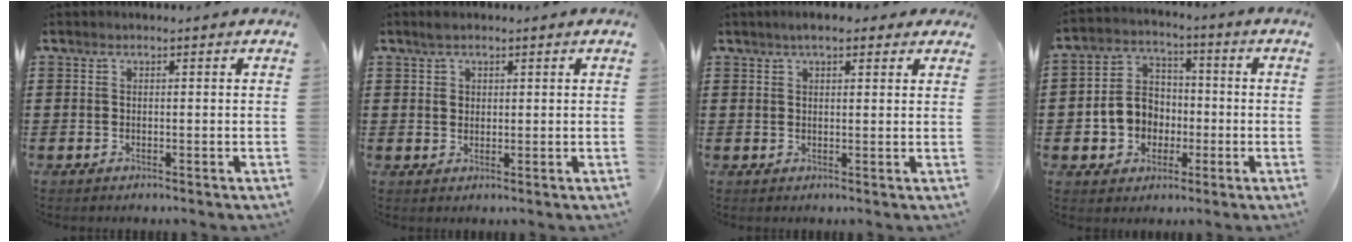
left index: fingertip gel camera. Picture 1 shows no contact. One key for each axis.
{"total": 2.1, "fx": 1.4, "fy": 1.3, "fz": 0.8, "tx": -0.010, "ty": 0.003, "tz": 0.024}
{"total": 3.7, "fx": 2.6, "fy": 1.3, "fz": 2.3, "tx": -0.050, "ty": 0.010, "tz": 0.045}
{"total": 7.4, "fx": -1.5, "fy": 6.6, "fz": 2.9, "tx": -0.084, "ty": 0.022, "tz": -0.029}